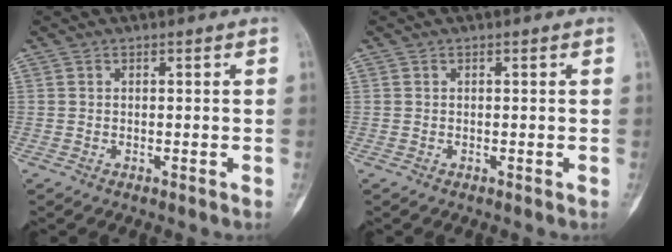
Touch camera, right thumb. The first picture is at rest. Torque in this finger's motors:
{"motor_torque": [0.00, 0.00, 0.05, -0.05, 0.00]}